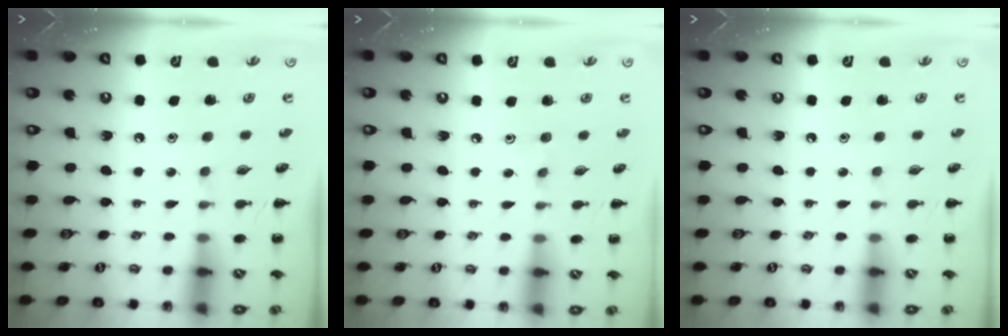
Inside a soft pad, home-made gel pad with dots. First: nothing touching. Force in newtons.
{"total": 2.2, "press": 2.1, "slide": 0.9}
{"total": 0.0}